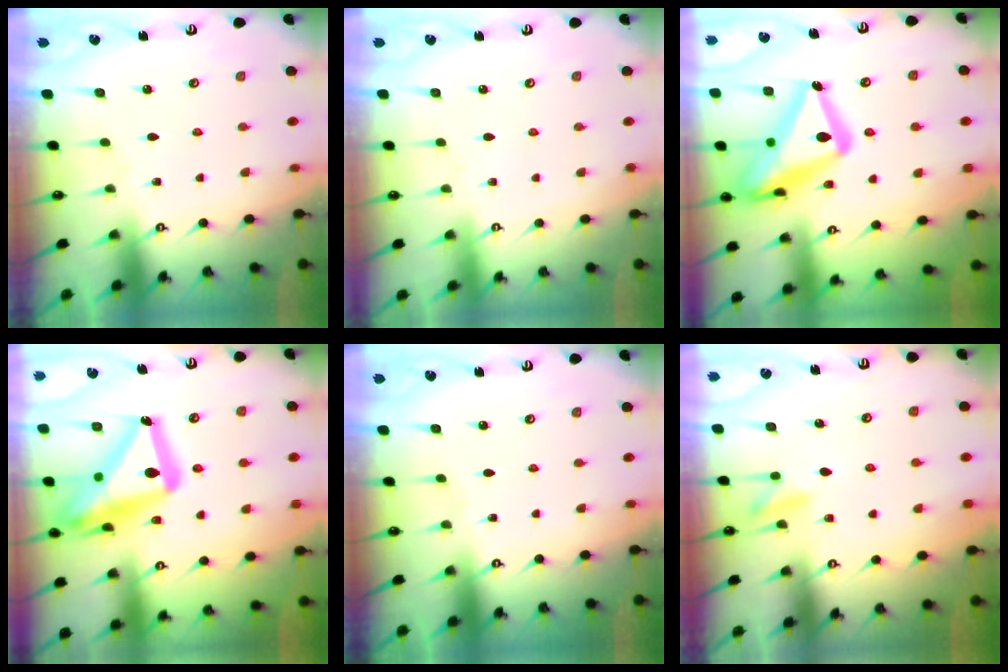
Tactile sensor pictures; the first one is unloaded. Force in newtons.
{"total": 3.9, "press": 3.9, "slide": 0.1}
{"total": 25.1, "press": 25.0, "slide": 1.6}
{"total": 25.0, "press": 24.9, "slide": 1.9}
{"total": 0.0}
{"total": 9.0, "press": 8.9, "slide": 1.2}